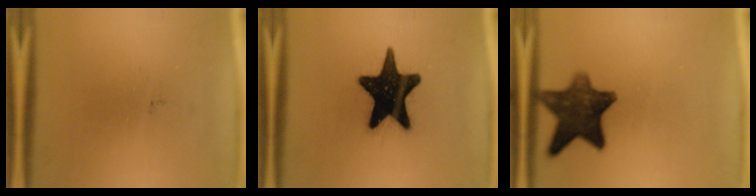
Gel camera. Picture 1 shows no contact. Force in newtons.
{"total": 19.1}
{"total": 11.0}